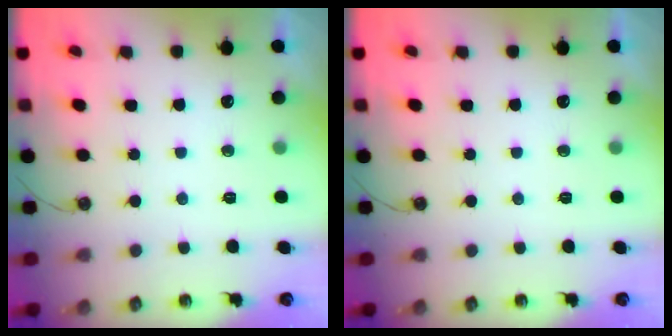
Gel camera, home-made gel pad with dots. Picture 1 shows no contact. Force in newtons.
{"total": 0.0}